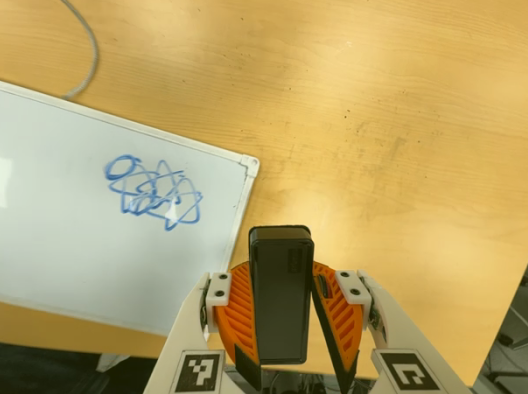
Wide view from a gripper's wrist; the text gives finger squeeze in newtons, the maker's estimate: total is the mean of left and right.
{"total": 5.7, "left": 5.5, "right": 5.8}